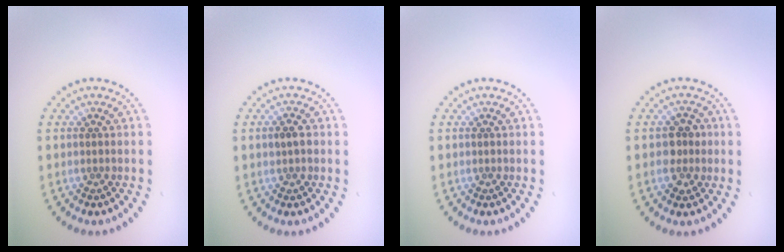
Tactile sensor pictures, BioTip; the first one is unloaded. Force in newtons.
{"total": 1.5, "press": 1.5, "slide": 0.1}
{"total": 0.0}
{"total": 2.2, "press": 2.2, "slide": 0.4}